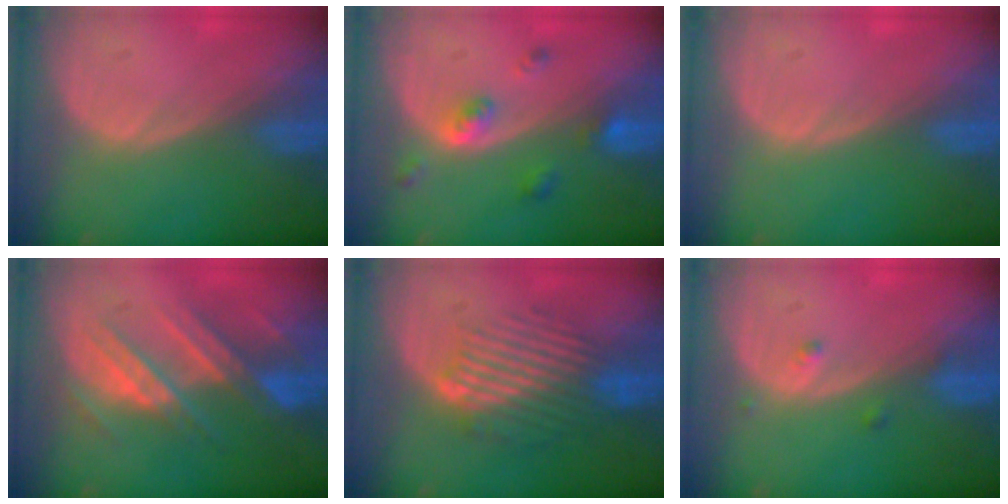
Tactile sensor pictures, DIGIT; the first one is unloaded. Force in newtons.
{"total": 4.4, "press": 4.1, "slide": 1.7}
{"total": 0.0}
{"total": 8.8, "press": 7.9, "slide": 3.7}
{"total": 9.2, "press": 8.0, "slide": 4.7}
{"total": 1.3, "press": 1.3, "slide": 0.0}